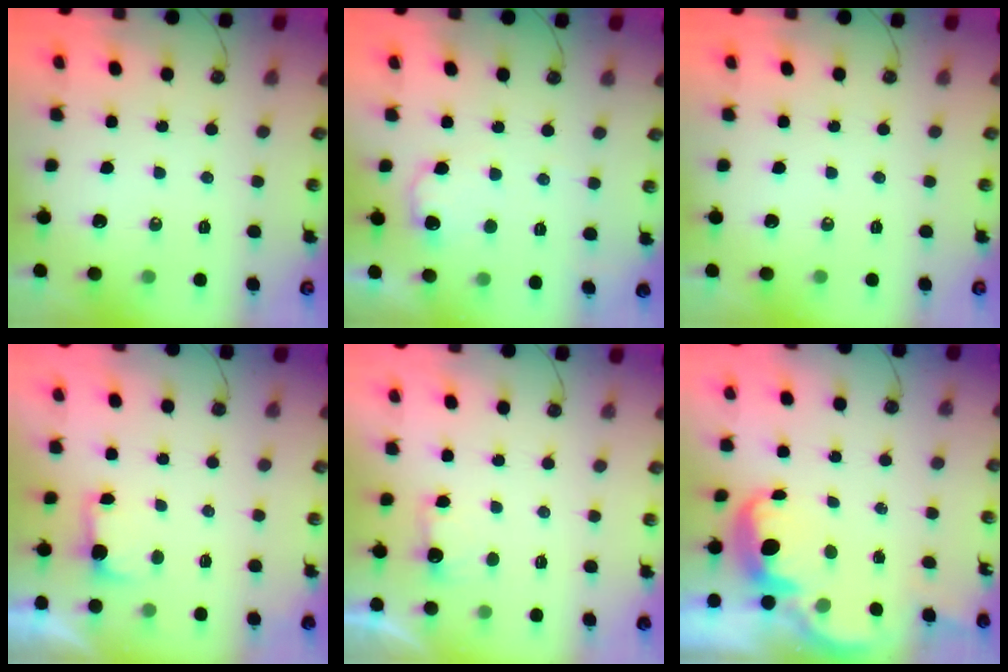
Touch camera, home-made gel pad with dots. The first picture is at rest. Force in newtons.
{"total": 7.6, "press": 7.5, "slide": 0.9}
{"total": 0.0}
{"total": 2.1, "press": 1.9, "slide": 0.8}
{"total": 2.4, "press": 2.3, "slide": 0.8}
{"total": 2.6, "press": 2.5, "slide": 0.6}